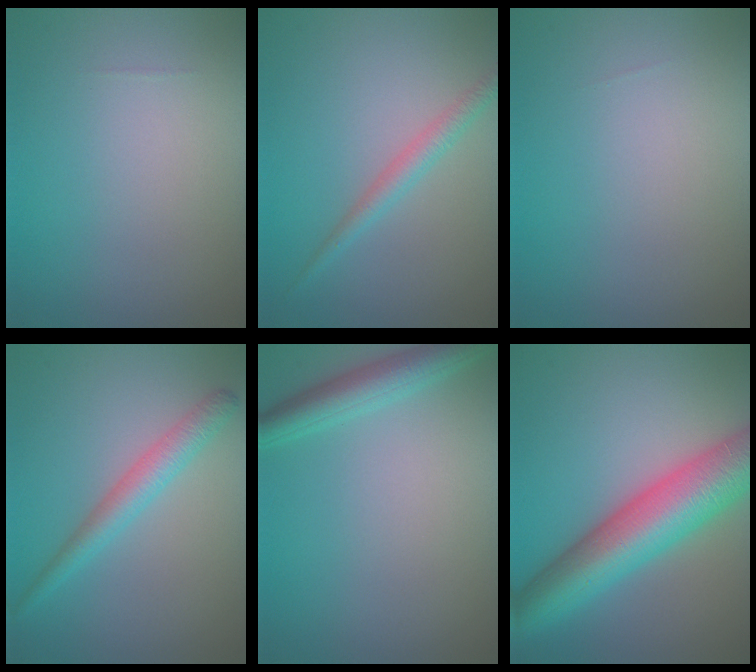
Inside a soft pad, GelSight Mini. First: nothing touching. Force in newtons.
{"total": 1.9, "press": 1.9, "slide": 0.1}
{"total": 0.0}
{"total": 2.6, "press": 2.6, "slide": 0.1}
{"total": 3.2, "press": 3.2, "slide": 0.2}
{"total": 10.1, "press": 10.1, "slide": 0.2}